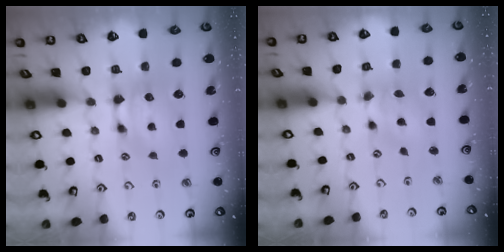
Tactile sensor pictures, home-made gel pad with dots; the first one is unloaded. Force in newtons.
{"total": 1.8, "press": 1.3, "slide": 1.2}